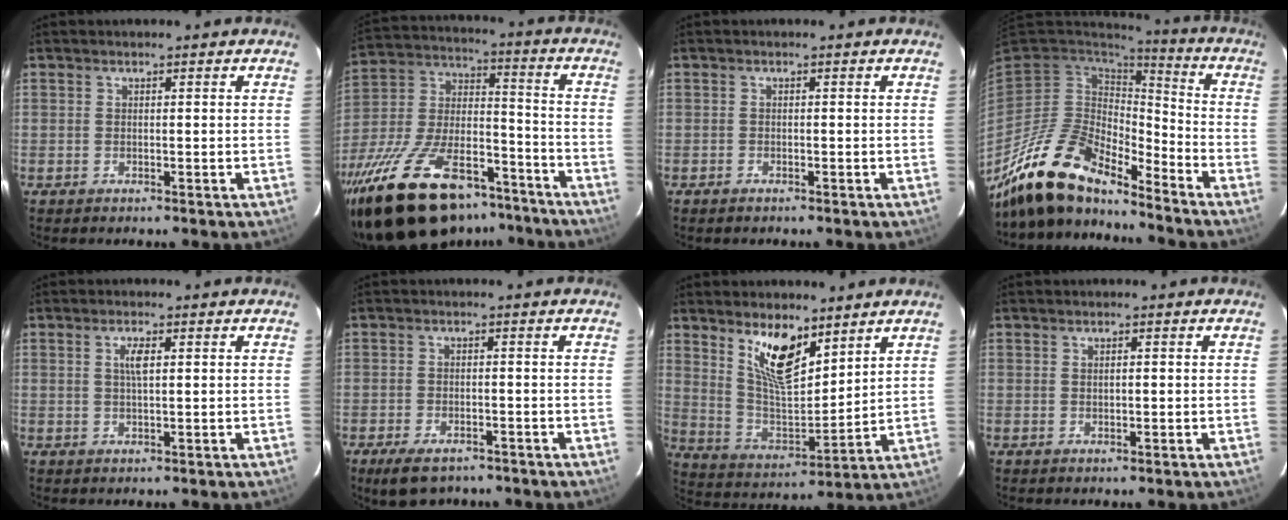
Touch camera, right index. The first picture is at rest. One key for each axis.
{"total": 28.8, "fx": -19.9, "fy": 12.5, "fz": 16.6, "tx": -0.325, "ty": -0.004, "tz": -0.310}
{"total": 0.6, "fx": -0.6, "fy": 0.3, "fz": 0.1, "tx": -0.004, "ty": 0.001, "tz": -0.012}
{"total": 17.1, "fx": -14.3, "fy": 4.9, "fz": 8.1, "tx": -0.162, "ty": -0.017, "tz": -0.272}
{"total": 2.6, "fx": 0.7, "fy": 0.8, "fz": 2.3, "tx": -0.045, "ty": 0.002, "tz": 0.013}
{"total": 6.6, "fx": -4.9, "fy": 3.0, "fz": 3.3, "tx": -0.081, "ty": -0.013, "tz": -0.078}
{"total": 12.5, "fx": 8.0, "fy": 4.7, "fz": 8.5, "tx": -0.156, "ty": -0.007, "tz": 0.160}
{"total": 0.9, "fx": 0.2, "fy": 0.5, "fz": 0.8, "tx": -0.013, "ty": 0.003, "tz": 0.004}